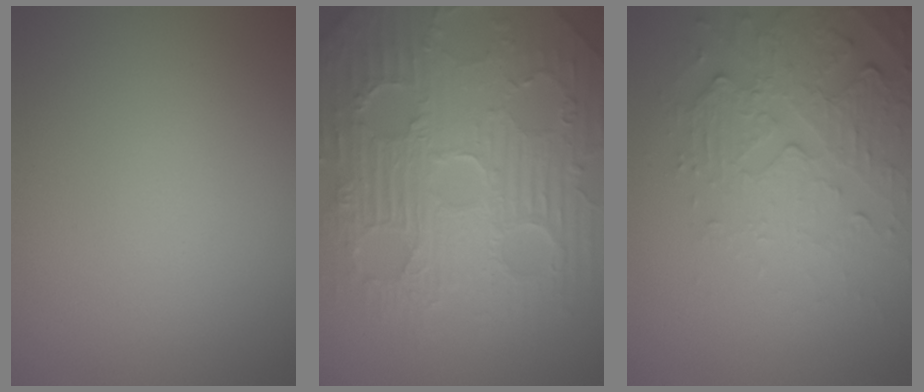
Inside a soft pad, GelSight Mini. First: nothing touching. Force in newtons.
{"total": 11.4, "press": 7.3, "slide": 8.8}
{"total": 5.5, "press": 3.5, "slide": 4.2}